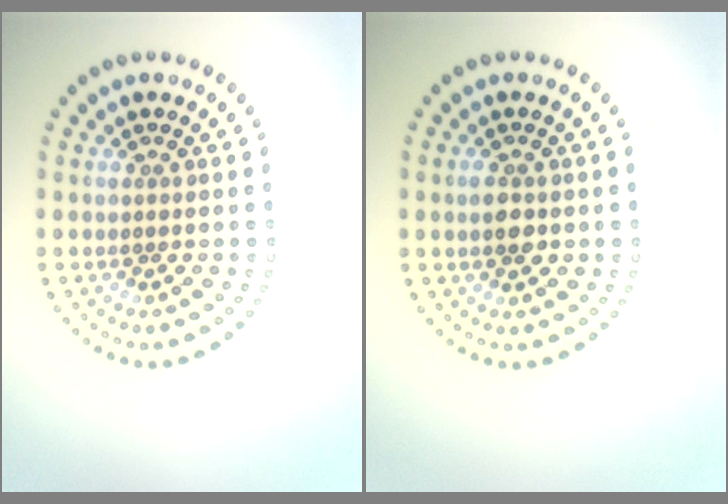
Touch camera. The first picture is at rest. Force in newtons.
{"total": 2.4, "press": 2.4, "slide": 0.1}